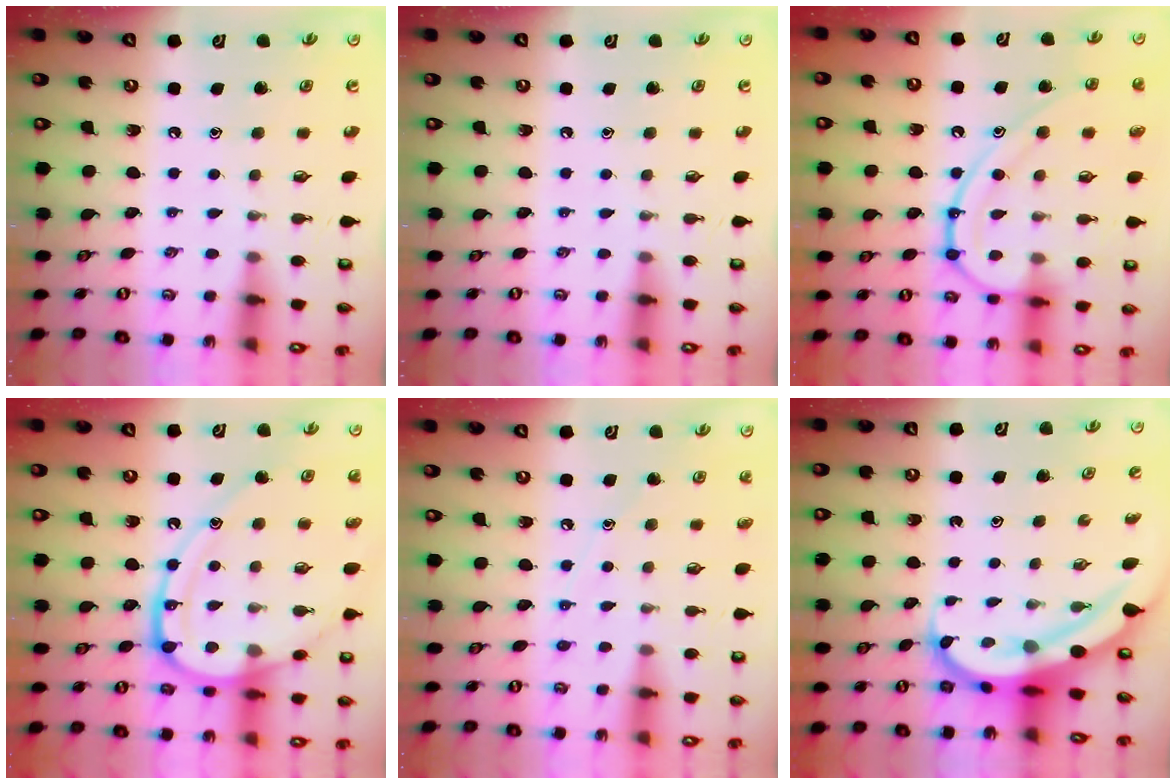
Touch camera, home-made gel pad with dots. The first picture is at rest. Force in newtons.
{"total": 0.0}
{"total": 14.0, "press": 13.9, "slide": 1.5}
{"total": 17.5, "press": 17.4, "slide": 1.7}
{"total": 7.2, "press": 7.2, "slide": 0.7}
{"total": 6.9, "press": 6.7, "slide": 1.6}